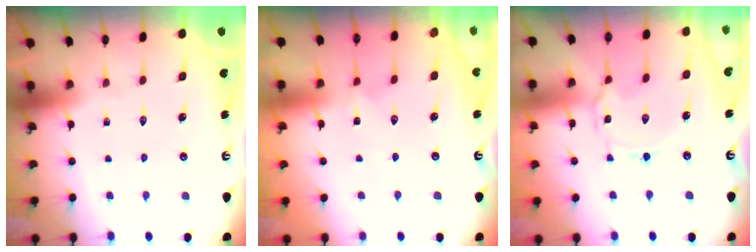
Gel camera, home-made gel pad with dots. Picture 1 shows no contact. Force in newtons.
{"total": 1.2, "press": 1.2, "slide": 0.4}
{"total": 2.2, "press": 2.2, "slide": 0.3}